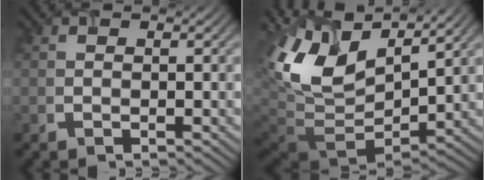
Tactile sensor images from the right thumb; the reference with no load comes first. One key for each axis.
{"total": 13.1, "fx": 3.7, "fy": 7.6, "fz": 10.0, "tx": -0.218, "ty": 0.003, "tz": 0.073}